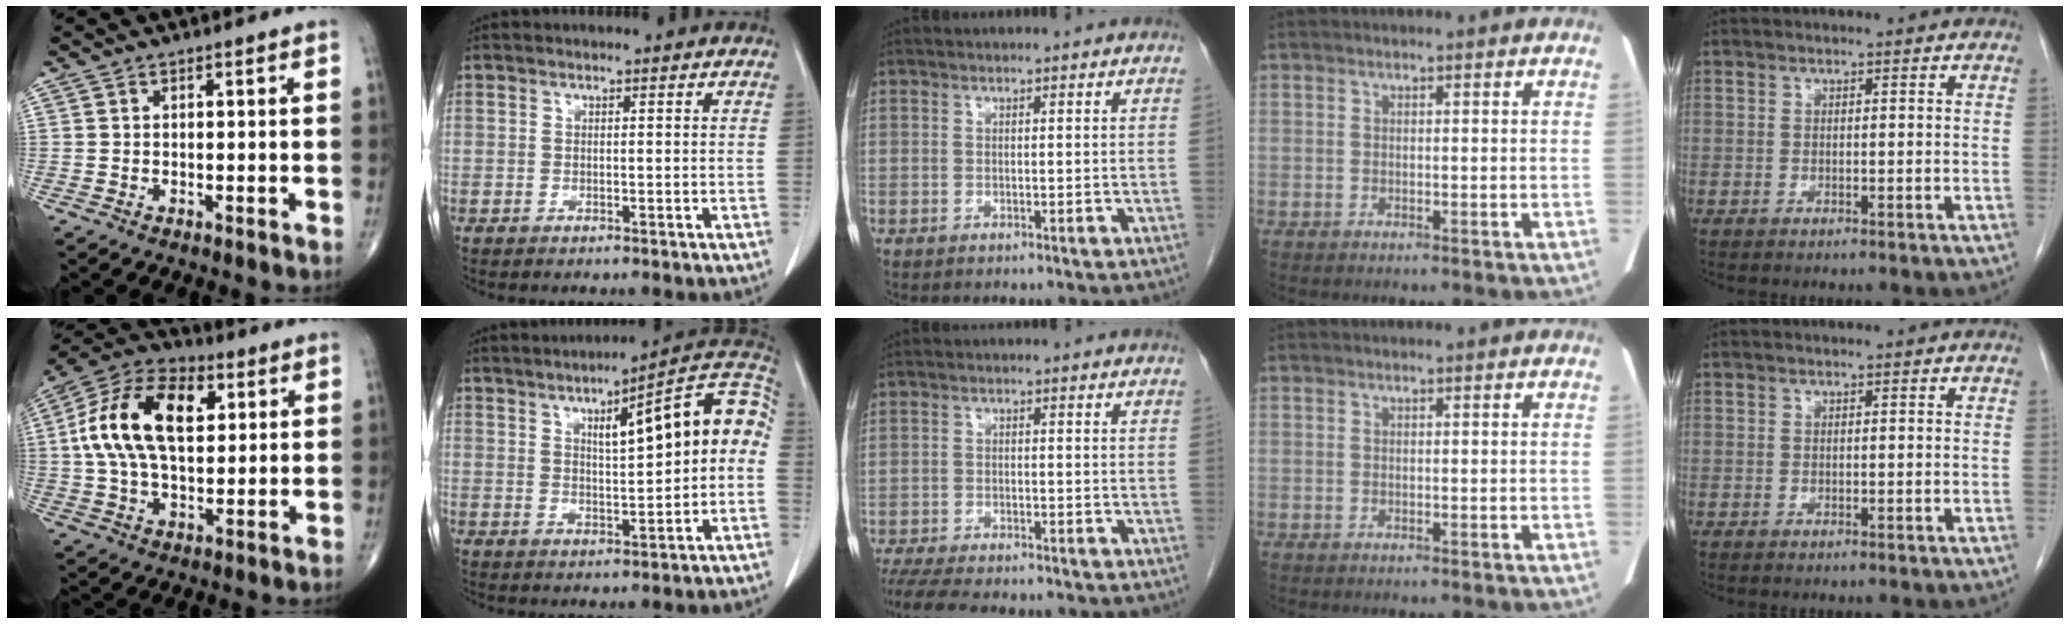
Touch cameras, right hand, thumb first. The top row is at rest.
{"thumb": {"total": 18.7, "force": [3.9, 10.6, 14.9], "torque": [-0.266, 0.014, 0.062]}, "index": {"total": 13.6, "force": [2.1, 2.7, 13.2], "torque": [-0.175, 0.038, 0.026]}, "middle": {"total": 11.9, "force": [-10.3, 2.3, 5.5], "torque": [-0.087, -0.012, -0.148]}}